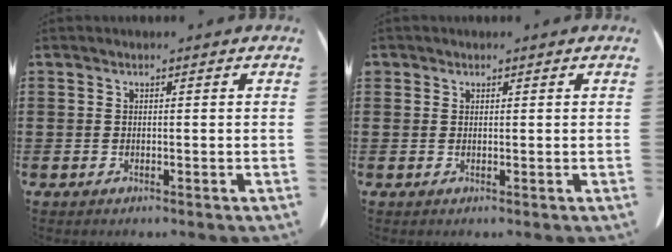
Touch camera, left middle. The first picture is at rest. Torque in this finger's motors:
{"motor_torque": [-0.06, 0.00, 0.08, -0.01]}